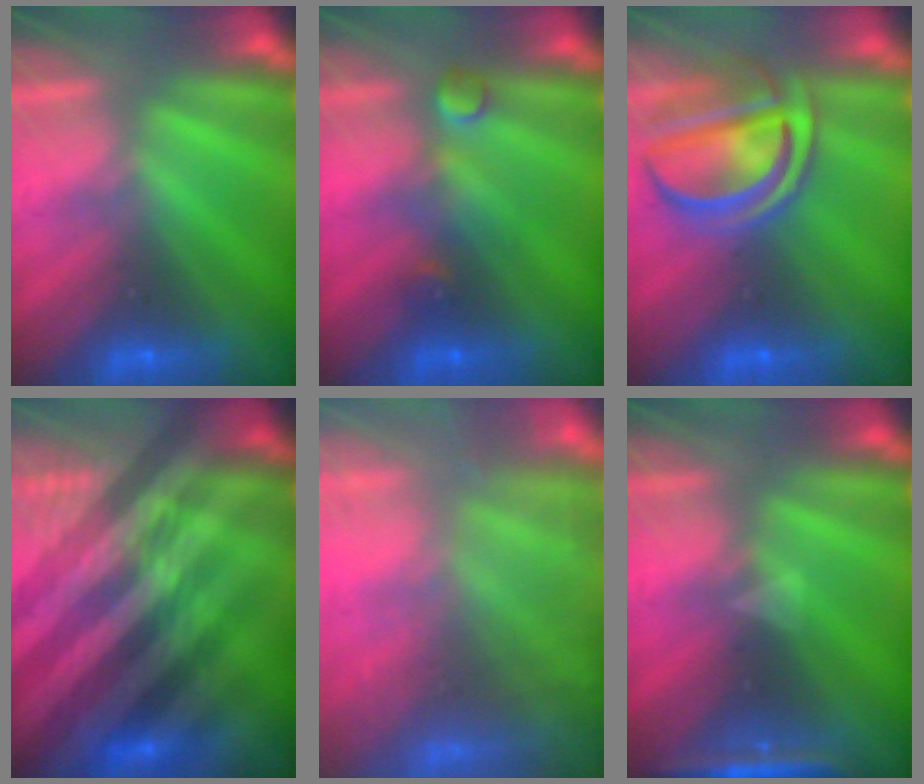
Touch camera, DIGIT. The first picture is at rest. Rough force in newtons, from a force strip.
{"total": 2.9}
{"total": 6.9}
{"total": 4.7}
{"total": 7.5}
{"total": 9.1}